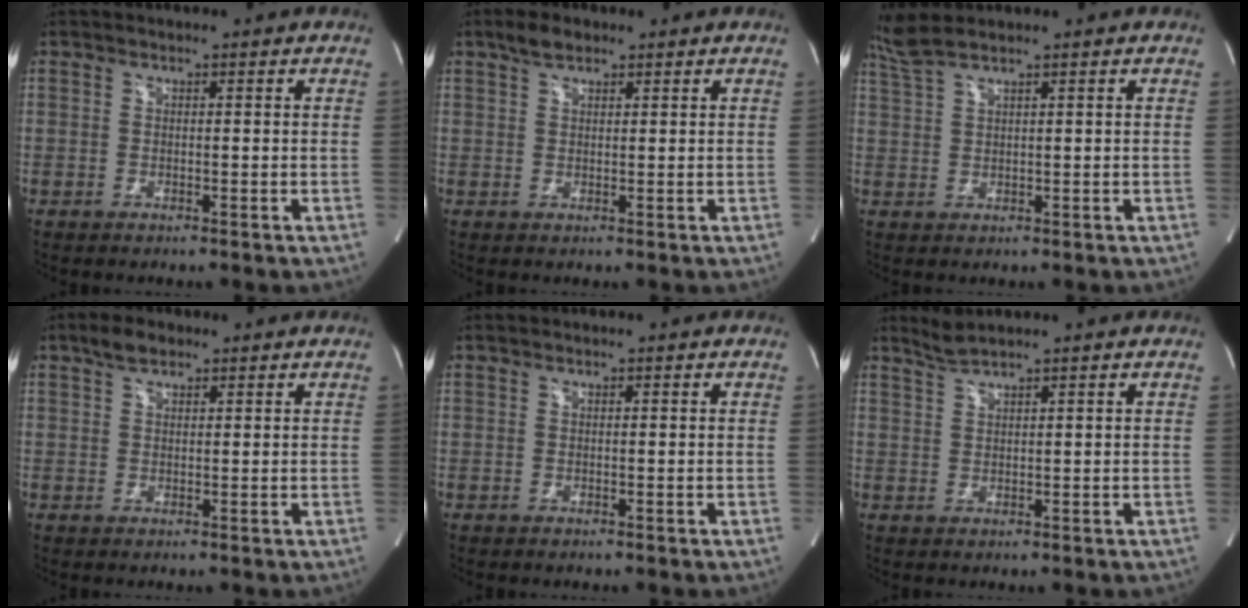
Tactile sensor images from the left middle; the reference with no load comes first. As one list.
[{"total": 2.7, "force": [1.9, 1.3, 1.4], "torque": [-0.031, 0.009, 0.036]}, {"total": 3.5, "force": [3.1, -0.5, 1.6], "torque": [-0.051, 0.017, 0.073]}, {"total": 2.8, "force": [2.0, 1.4, 1.5], "torque": [-0.032, 0.009, 0.036]}, {"total": 0.0}, {"total": 2.2, "force": [2.0, -0.8, 0.5], "torque": [-0.015, 0.003, 0.046]}]